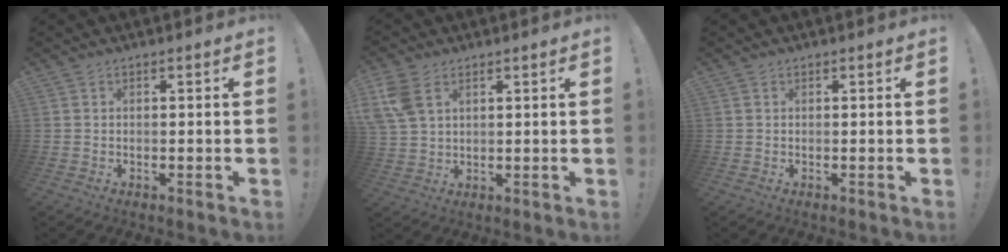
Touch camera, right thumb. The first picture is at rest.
{"total": 8.0, "force": [3.5, 5.3, 4.8], "torque": [-0.088, -0.003, 0.071]}
{"total": 0.0}